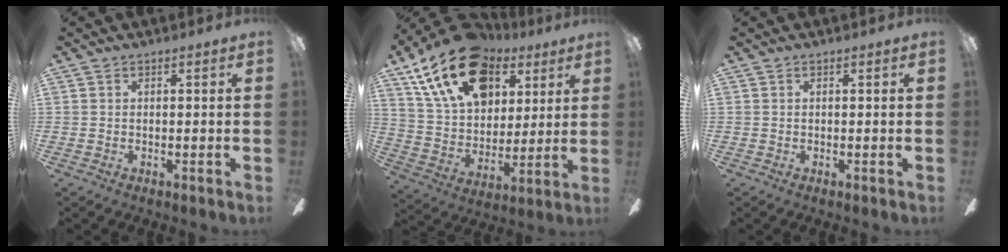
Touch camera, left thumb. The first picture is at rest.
{"total": 22.7, "force": [12.7, 14.1, 12.5], "torque": [-0.228, -0.052, 0.228]}
{"total": 0.0}